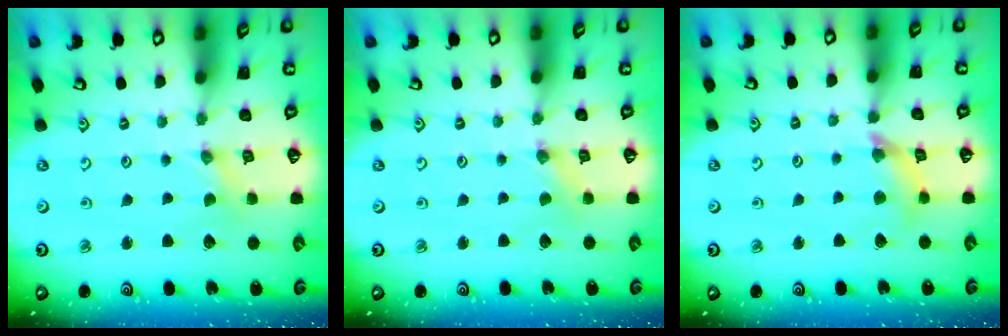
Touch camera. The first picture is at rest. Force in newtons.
{"total": 0.0}
{"total": 9.2, "press": 9.2, "slide": 1.2}